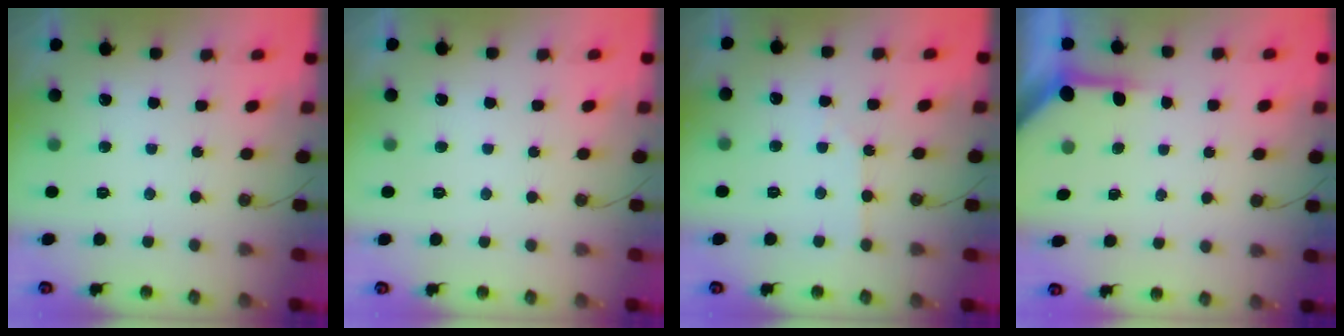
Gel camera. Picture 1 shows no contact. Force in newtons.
{"total": 0.0}
{"total": 2.6, "press": 2.6, "slide": 0.5}
{"total": 3.9, "press": 3.8, "slide": 0.4}